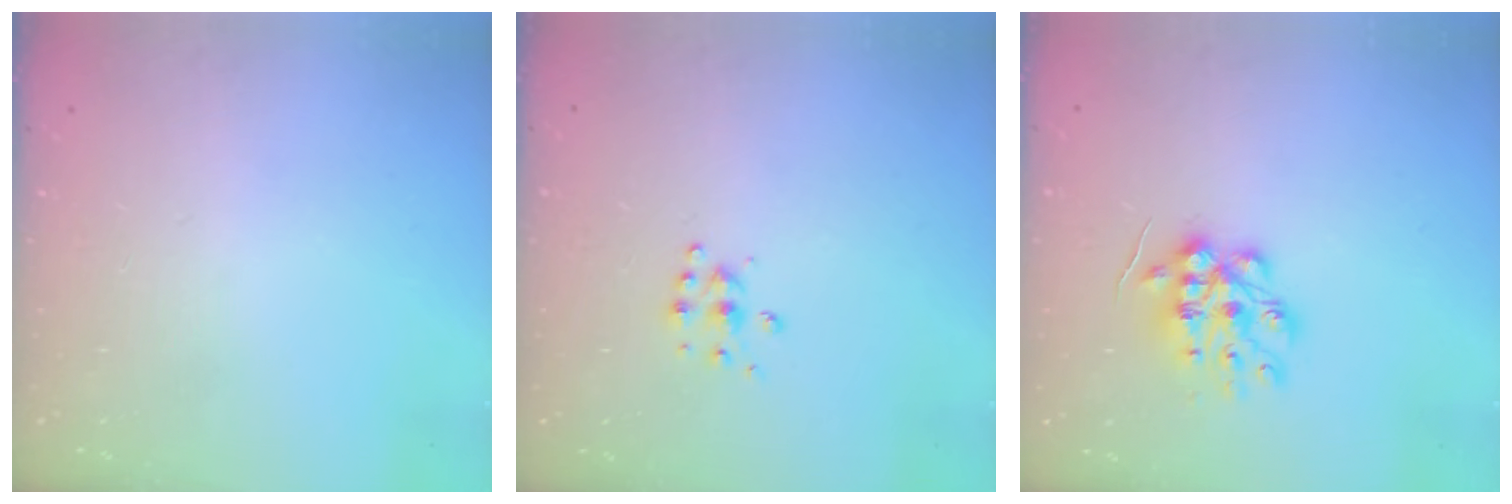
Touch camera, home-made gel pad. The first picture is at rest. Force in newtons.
{"total": 5.4, "press": 5.4, "slide": 0.6}
{"total": 12.4, "press": 12.4, "slide": 0.3}